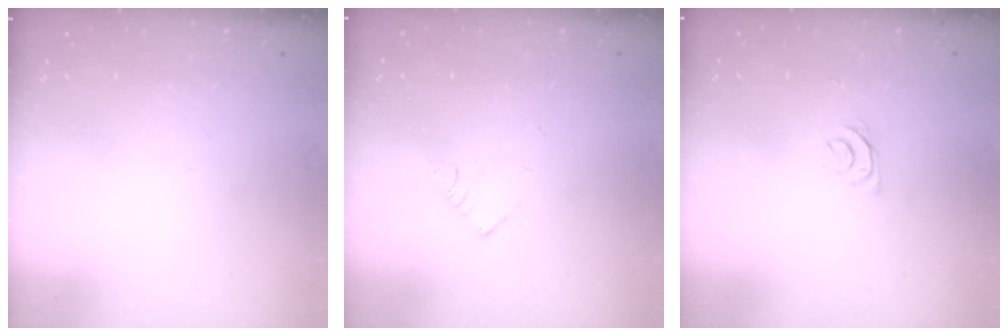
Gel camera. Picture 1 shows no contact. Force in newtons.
{"total": 3.8, "press": 3.8, "slide": 0.2}
{"total": 4.7, "press": 4.7, "slide": 0.5}